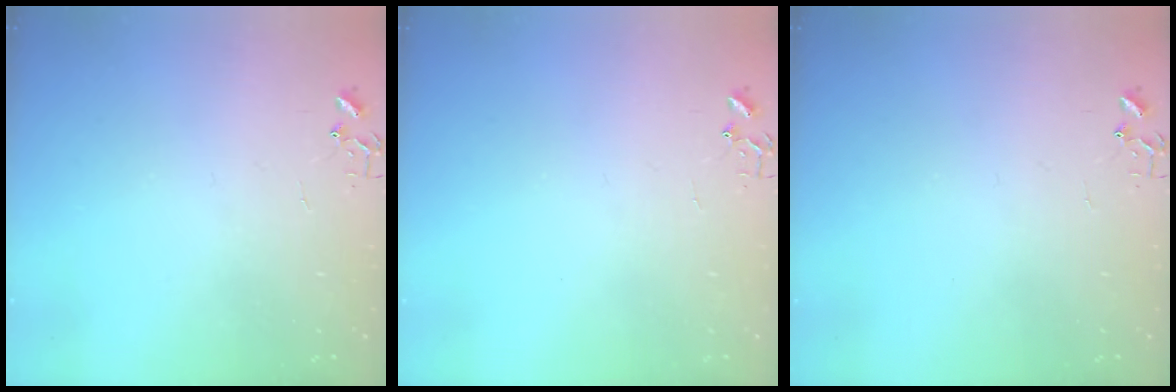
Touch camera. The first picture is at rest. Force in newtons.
{"total": 0.0}
{"total": 0.0}